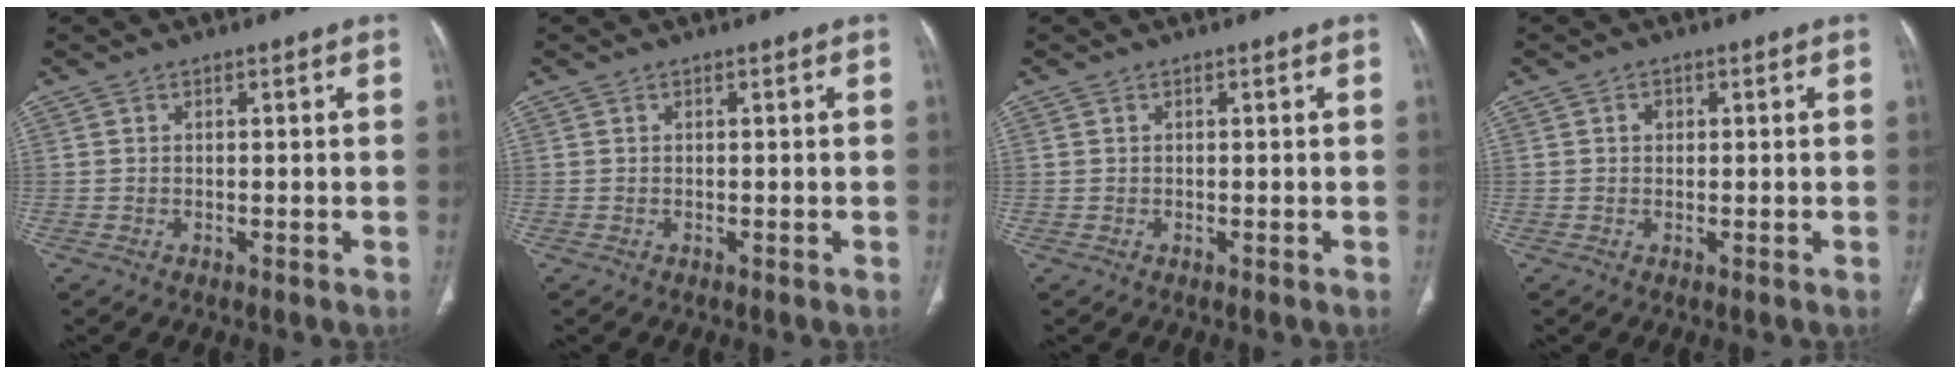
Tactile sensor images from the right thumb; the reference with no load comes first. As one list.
[{"total": 0.0}, {"total": 0.0}, {"total": 1.3, "force": [0.3, 1.1, 0.6], "torque": [-0.005, 0.002, 0.003]}]